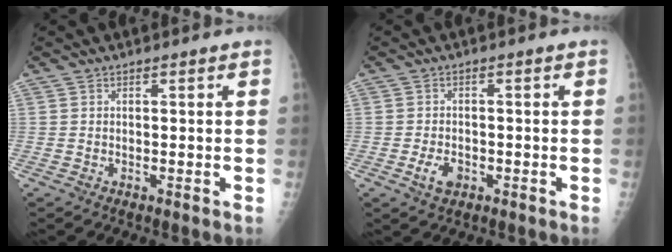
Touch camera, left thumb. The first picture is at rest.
{"total": 3.6, "force": [-1.5, 2.2, 2.3], "torque": [-0.040, 0.008, -0.023]}